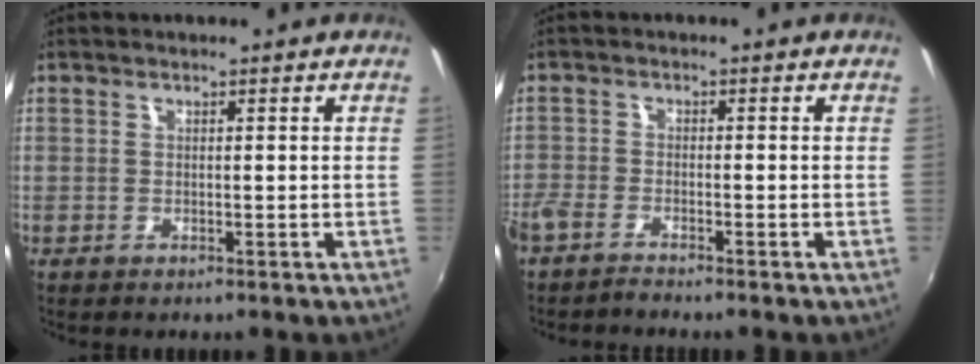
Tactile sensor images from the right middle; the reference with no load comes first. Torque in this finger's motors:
{"motor_torque": [1.10, -1.04, 0.64, 0.21]}